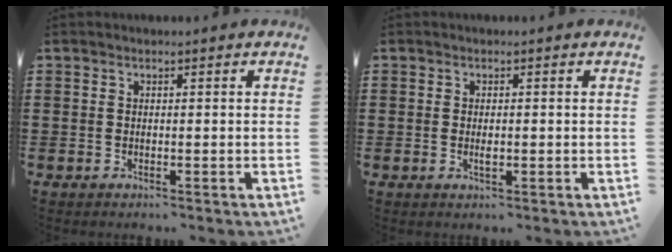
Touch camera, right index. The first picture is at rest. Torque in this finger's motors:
{"motor_torque": [0.01, 0.78, -0.01, 0.00]}